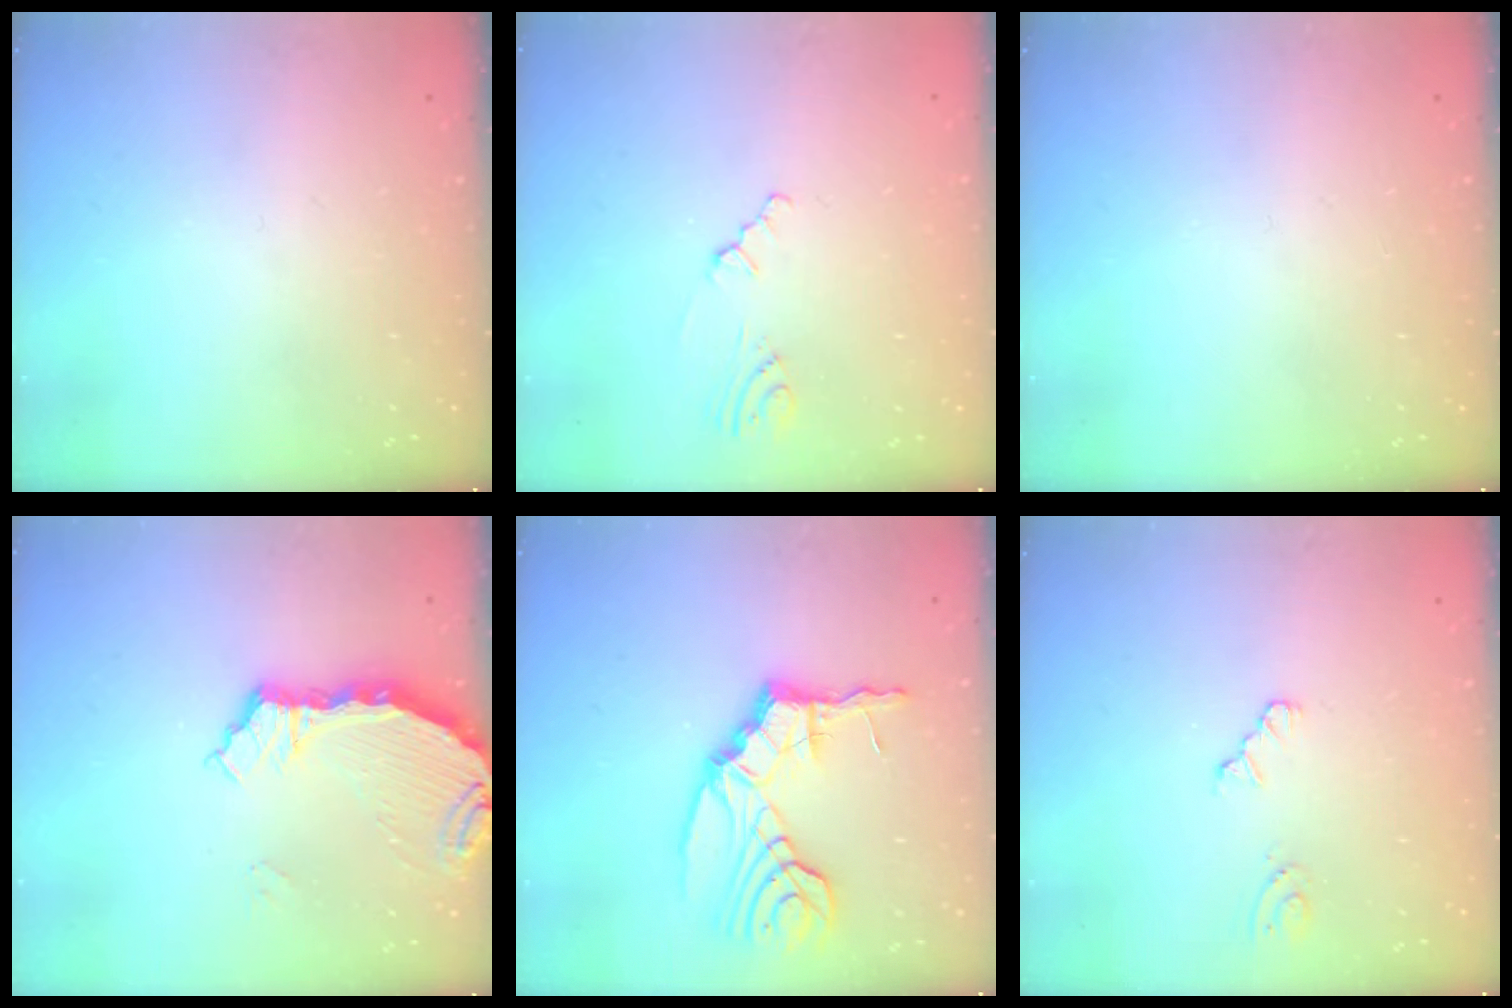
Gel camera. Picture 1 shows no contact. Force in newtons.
{"total": 1.0, "press": 0.9, "slide": 0.4}
{"total": 0.0}
{"total": 7.4, "press": 5.3, "slide": 5.2}
{"total": 11.0, "press": 11.0, "slide": 0.6}
{"total": 2.2, "press": 2.2, "slide": 0.3}